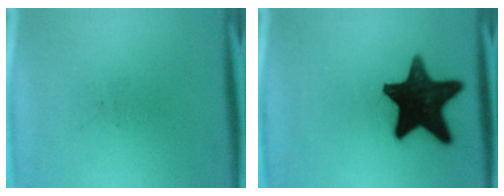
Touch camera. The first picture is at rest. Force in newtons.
{"total": 17.3}